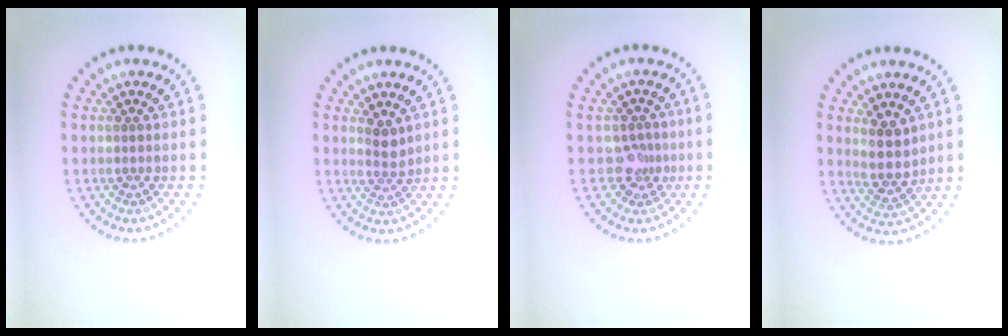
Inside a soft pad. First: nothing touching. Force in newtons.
{"total": 1.7, "press": 1.3, "slide": 1.1}
{"total": 2.1, "press": 1.5, "slide": 1.4}
{"total": 2.8, "press": 2.6, "slide": 1.2}